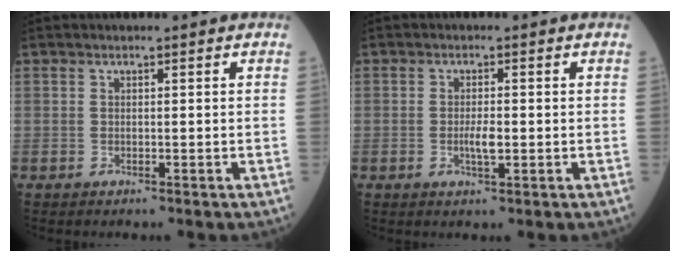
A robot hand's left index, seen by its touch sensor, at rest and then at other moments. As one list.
[{"total": 2.5, "force": [-0.5, 0.7, 2.3], "torque": [-0.049, -0.002, -0.009]}]